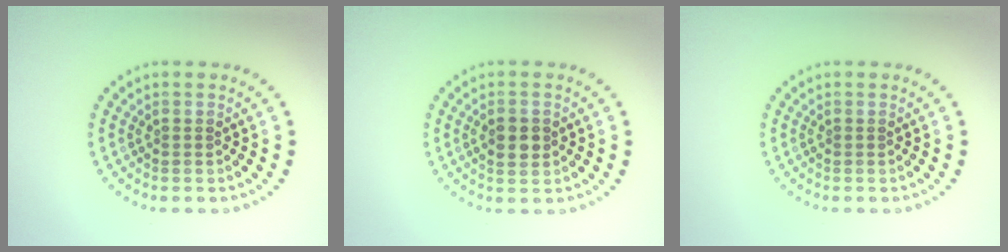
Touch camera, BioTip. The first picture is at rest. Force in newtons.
{"total": 2.3, "press": 2.3, "slide": 0.1}
{"total": 0.0}